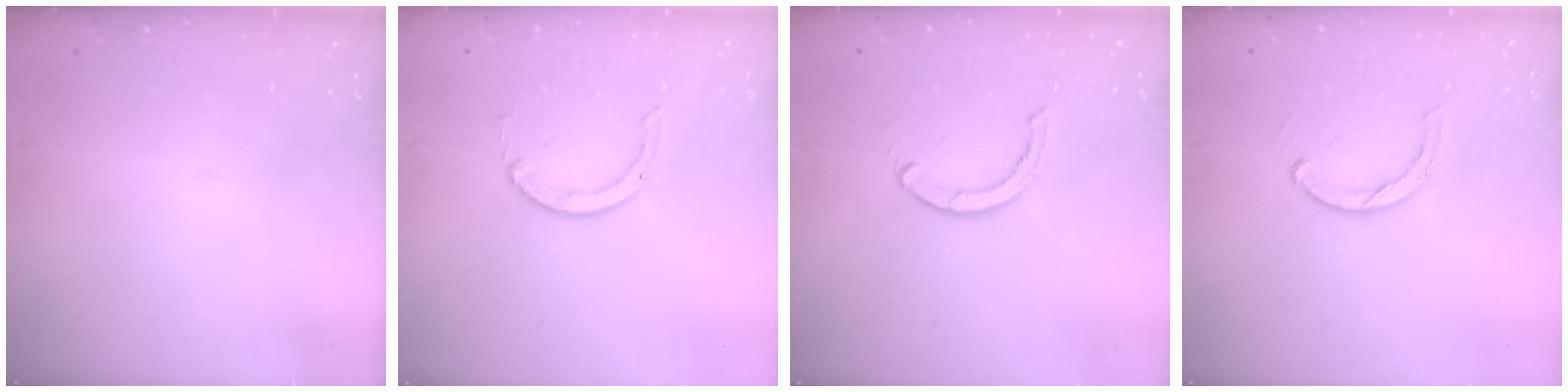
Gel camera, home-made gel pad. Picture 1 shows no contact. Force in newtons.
{"total": 1.5, "press": 1.5, "slide": 0.2}
{"total": 3.7, "press": 3.6, "slide": 0.4}
{"total": 3.5, "press": 3.4, "slide": 0.6}